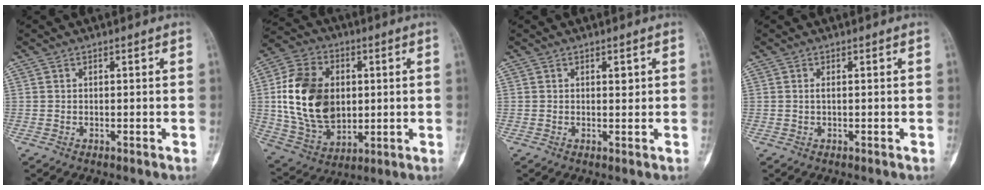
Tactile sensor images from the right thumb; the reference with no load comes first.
{"total": 19.7, "force": [1.8, 13.9, 13.8], "torque": [-0.231, -0.003, 0.043]}
{"total": 1.4, "force": [0.5, 0.7, 1.1], "torque": [-0.006, -0.001, 0.007]}
{"total": 0.6, "force": [0.0, 0.2, 0.6], "torque": [-0.015, -0.001, 0.000]}